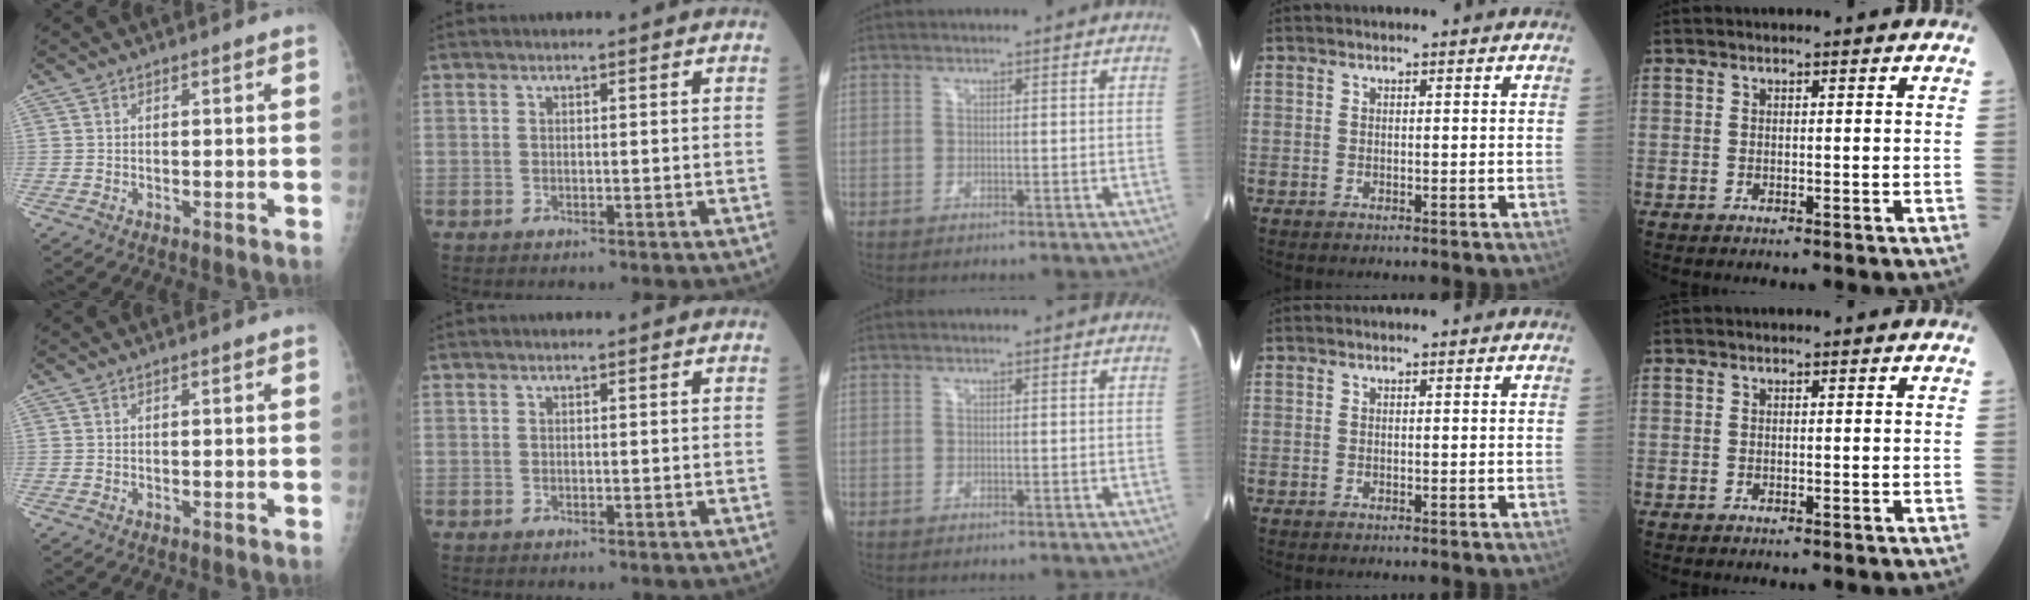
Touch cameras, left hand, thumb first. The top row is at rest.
{}